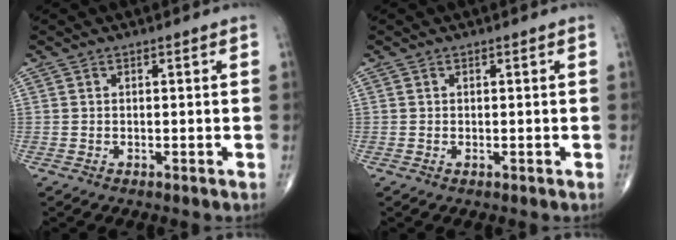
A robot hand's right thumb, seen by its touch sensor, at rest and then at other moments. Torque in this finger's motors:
{"motor_torque": [-0.37, 0.27, -0.21, 0.03, 0.05]}